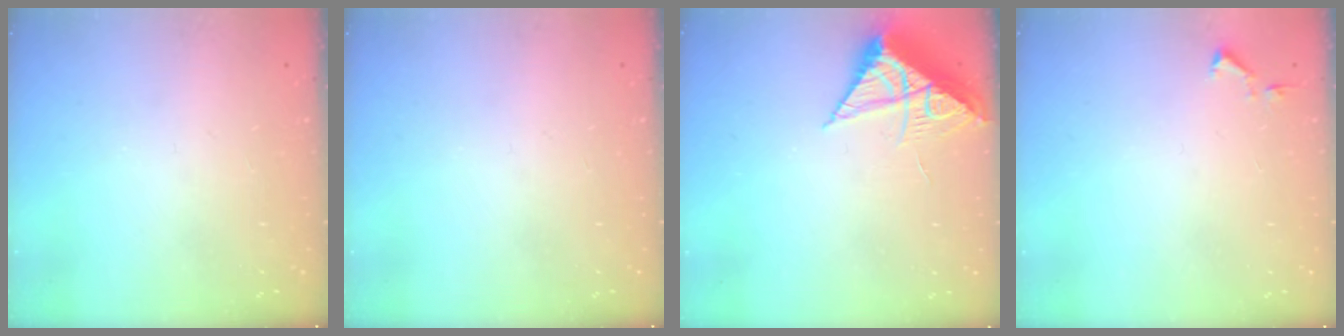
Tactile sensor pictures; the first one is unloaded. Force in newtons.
{"total": 0.0}
{"total": 8.3, "press": 8.3, "slide": 0.3}
{"total": 3.5, "press": 3.4, "slide": 0.6}